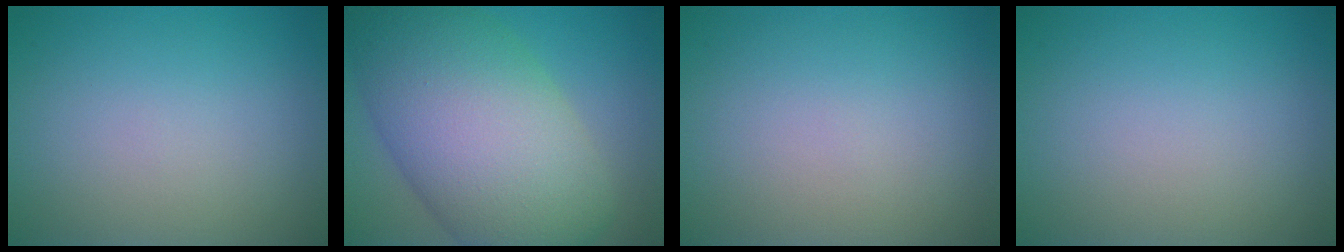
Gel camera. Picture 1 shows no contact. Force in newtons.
{"total": 14.0, "press": 14.0, "slide": 0.2}
{"total": 0.0}
{"total": 0.0}